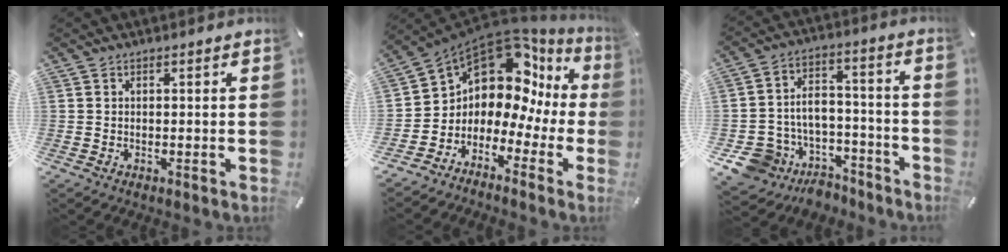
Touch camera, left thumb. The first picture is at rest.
{"total": 10.5, "force": [6.4, 7.0, 4.6], "torque": [-0.076, -0.082, 0.109]}
{"total": 10.2, "force": [-5.4, 8.5, 1.6], "torque": [-0.028, 0.026, -0.085]}